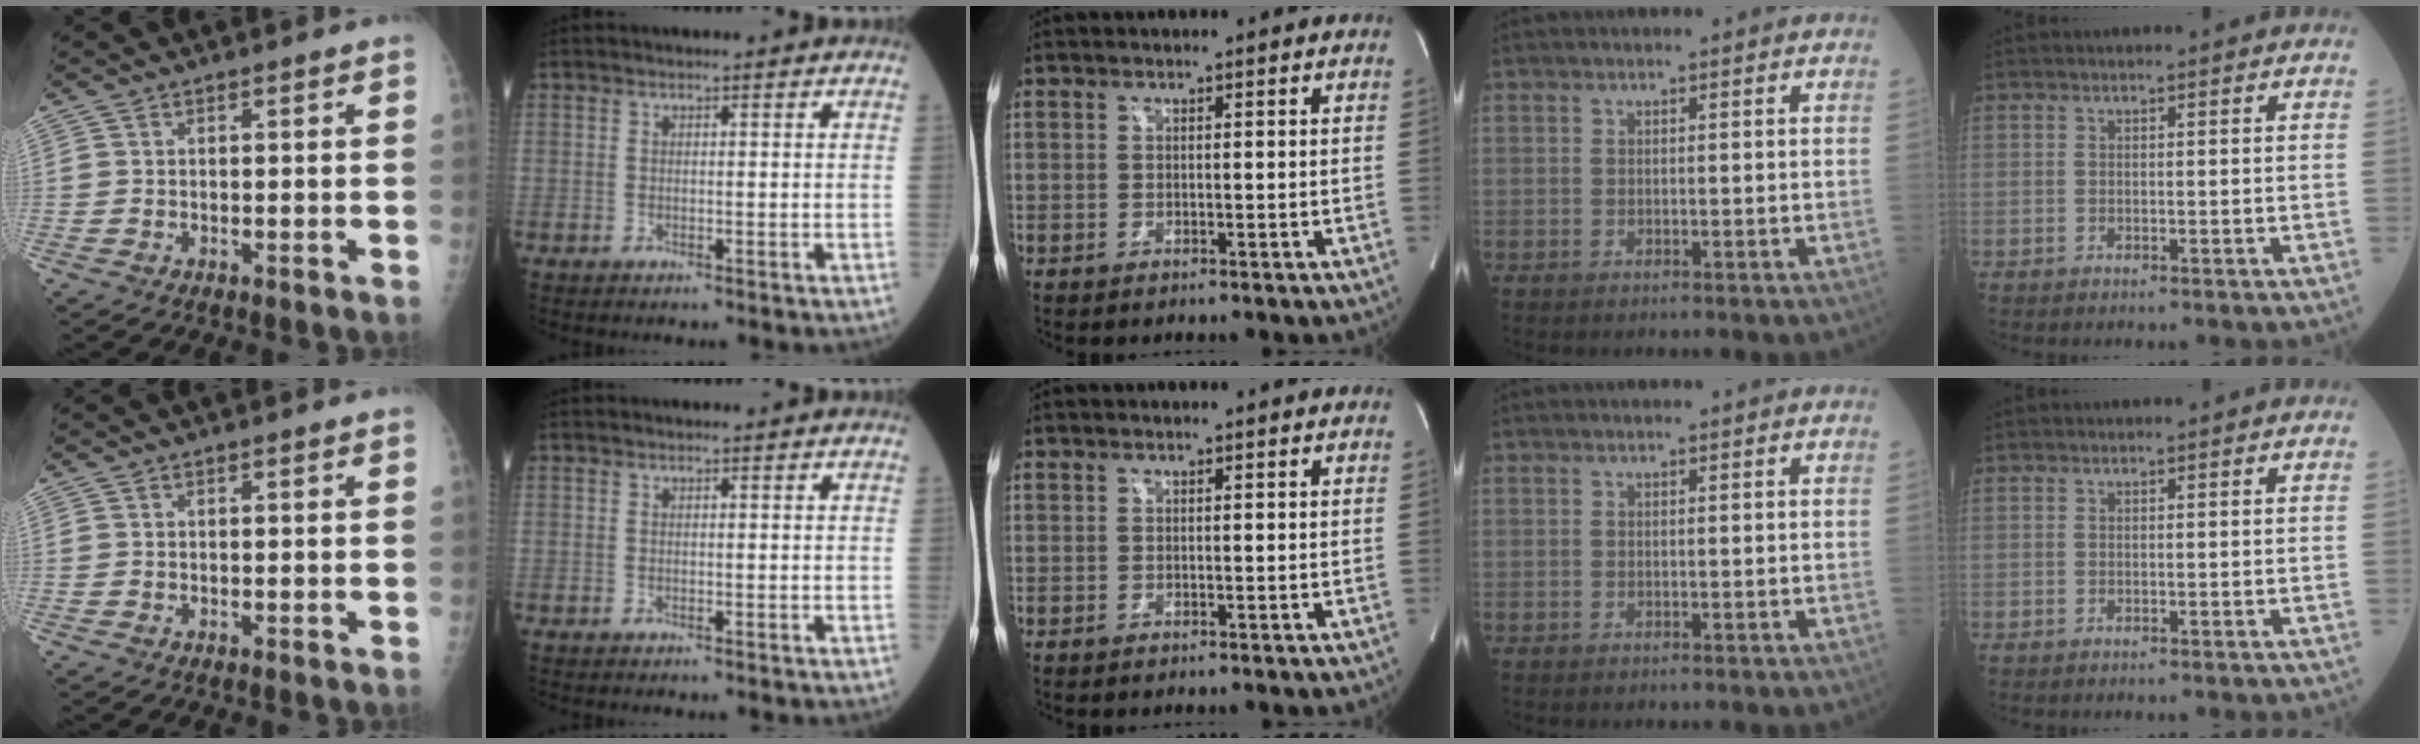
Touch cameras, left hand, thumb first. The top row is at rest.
{}